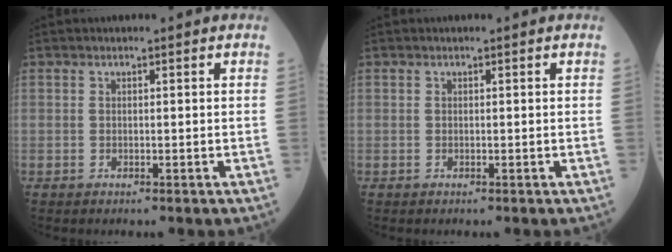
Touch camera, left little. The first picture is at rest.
{"total": 0.0}